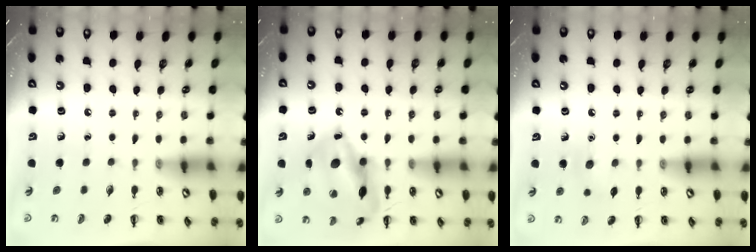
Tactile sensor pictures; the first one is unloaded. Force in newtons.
{"total": 16.2, "press": 16.2, "slide": 1.5}
{"total": 6.0, "press": 5.8, "slide": 1.4}